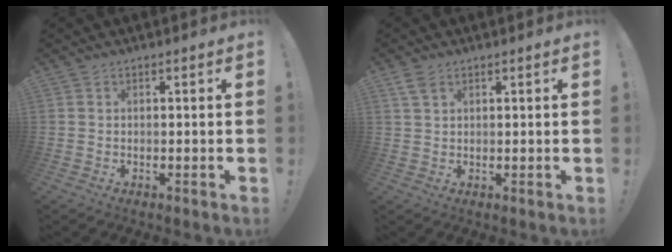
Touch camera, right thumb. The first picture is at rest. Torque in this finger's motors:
{"motor_torque": [0.18, 0.62, 0.35, 0.05, 0.02]}